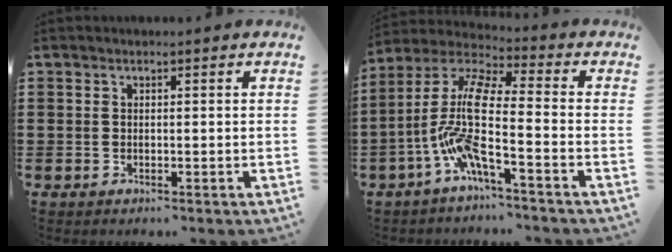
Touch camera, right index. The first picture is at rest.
{"total": 10.3, "force": [-4.0, 1.4, 9.4], "torque": [-0.229, -0.035, -0.092]}